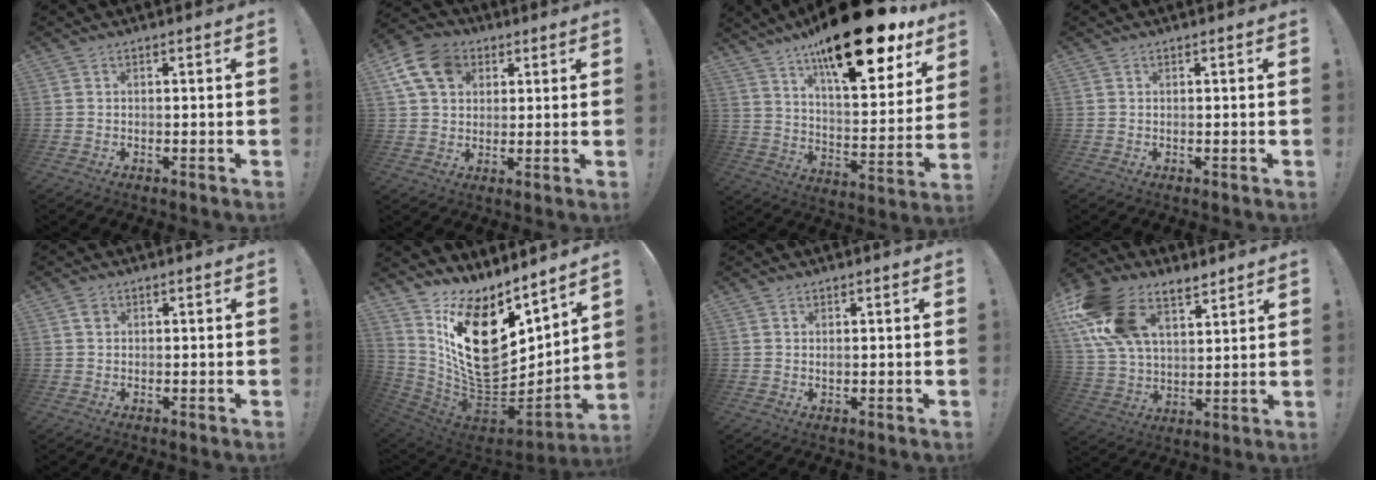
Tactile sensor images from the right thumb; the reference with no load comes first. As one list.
[{"total": 13.1, "force": [5.2, 10.0, 6.6], "torque": [-0.118, -0.014, 0.104]}, {"total": 24.7, "force": [16.6, 8.0, 16.5], "torque": [-0.241, -0.114, 0.273]}, {"total": 0.0}, {"total": 2.3, "force": [1.2, 1.8, 0.8], "torque": [0.005, -0.007, 0.018]}, {"total": 22.6, "force": [6.0, 14.0, 16.6], "torque": [-0.284, -0.044, 0.133]}, {"total": 0.9, "force": [0.5, 0.6, 0.4], "torque": [-0.002, -0.002, 0.008]}, {"total": 19.6, "force": [11.6, 11.2, 11.1], "torque": [-0.226, -0.048, 0.218]}]